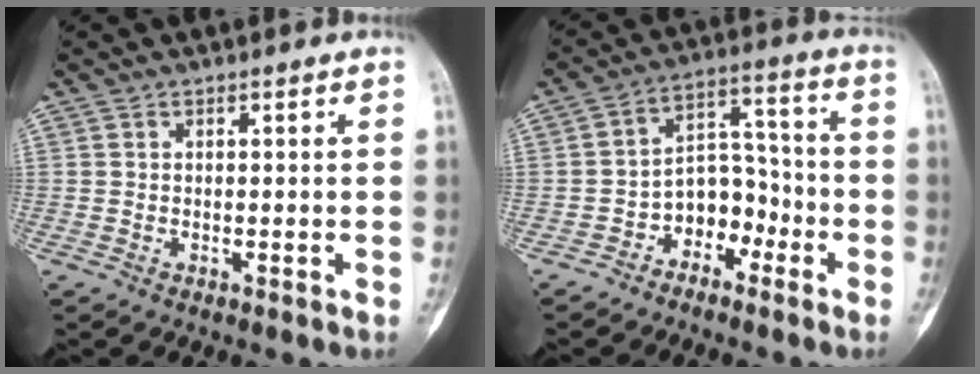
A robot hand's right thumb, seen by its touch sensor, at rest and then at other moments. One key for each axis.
{"total": 8.2, "fx": -4.1, "fy": 5.9, "fz": 3.9, "tx": -0.019, "ty": 0.061, "tz": -0.080}